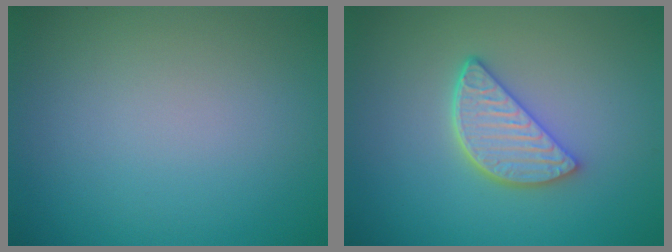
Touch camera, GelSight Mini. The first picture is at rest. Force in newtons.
{"total": 3.9, "press": 3.2, "slide": 2.2}